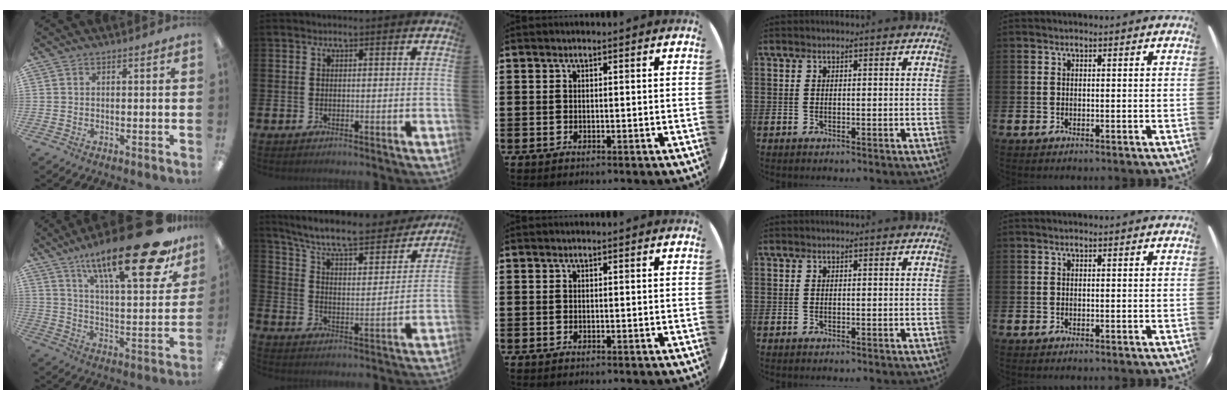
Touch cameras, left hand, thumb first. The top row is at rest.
{"thumb": {"total": 27.2, "force": [17.8, 7.9, 19.1], "torque": [-0.286, -0.110, 0.281]}, "index": {"total": 9.0, "force": [8.0, 1.5, 3.7], "torque": [-0.102, -0.054, 0.134]}}